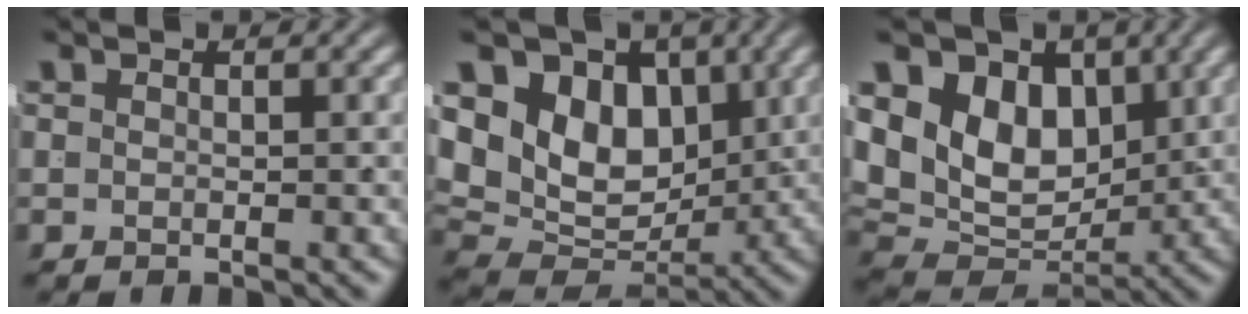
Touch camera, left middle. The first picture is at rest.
{"total": 14.4, "force": [1.3, 11.6, 8.4], "torque": [-0.150, -0.027, 0.022]}
{"total": 12.9, "force": [1.0, 10.3, 7.7], "torque": [-0.139, -0.031, 0.023]}